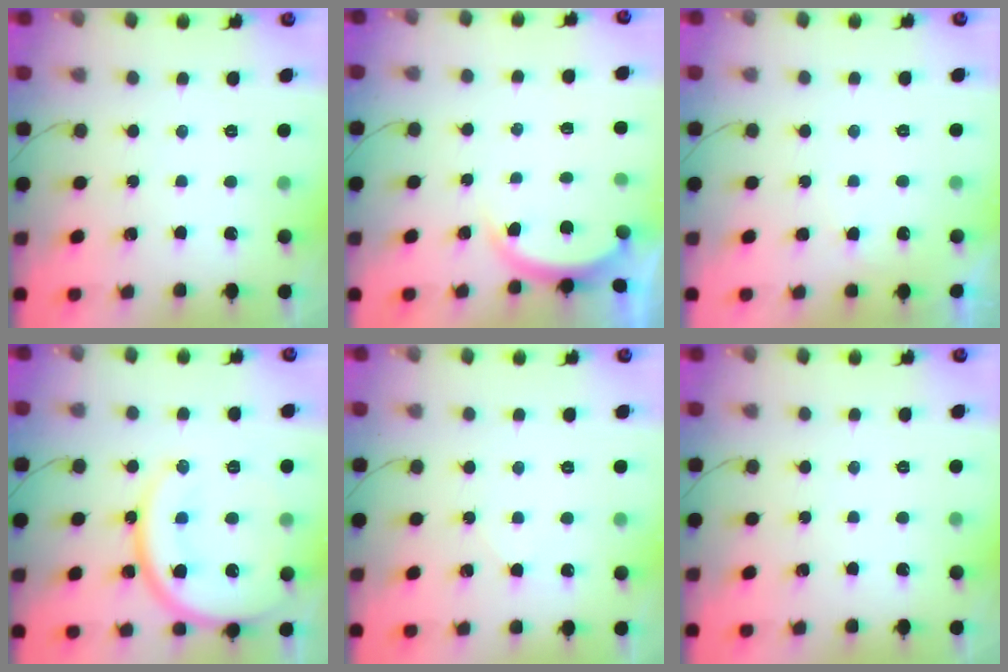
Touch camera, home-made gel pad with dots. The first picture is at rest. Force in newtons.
{"total": 4.6, "press": 4.6, "slide": 0.6}
{"total": 3.0, "press": 3.0, "slide": 0.0}
{"total": 17.6, "press": 17.5, "slide": 1.8}
{"total": 3.0, "press": 2.6, "slide": 1.5}
{"total": 0.0}